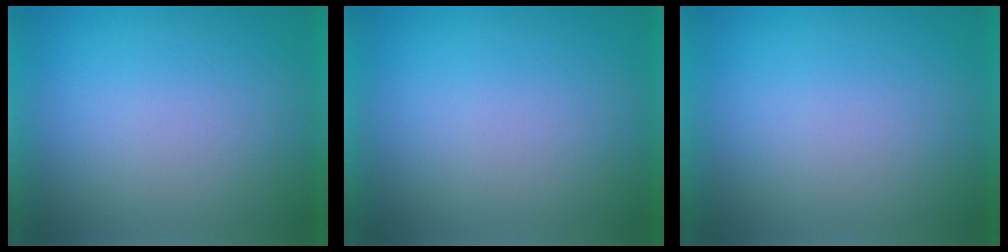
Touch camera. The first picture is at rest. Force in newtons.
{"total": 0.0}
{"total": 1.0}